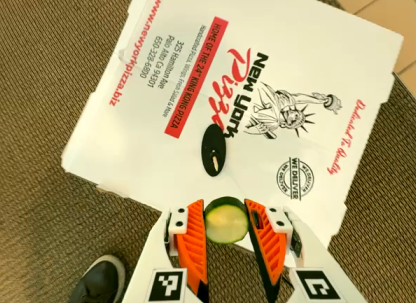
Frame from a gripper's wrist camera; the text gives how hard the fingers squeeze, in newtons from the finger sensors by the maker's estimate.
{"total": 9.7, "left": 9.9, "right": 9.5}